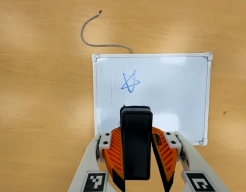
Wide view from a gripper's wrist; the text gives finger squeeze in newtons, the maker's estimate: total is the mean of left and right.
{"total": 6.0, "left": 4.8, "right": 7.3}